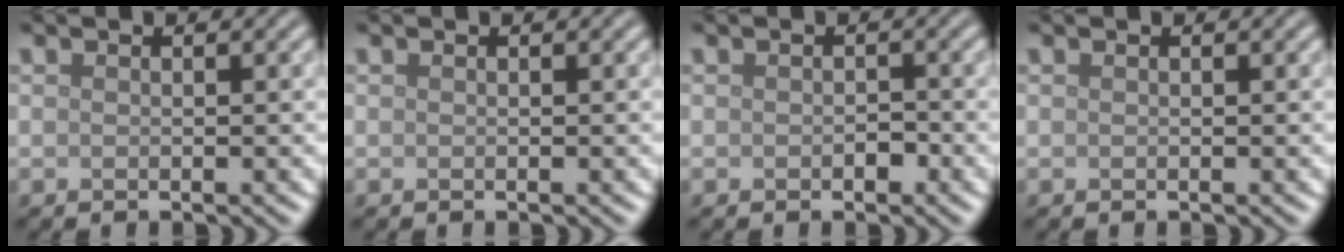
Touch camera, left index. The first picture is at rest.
{"total": 0.0}
{"total": 1.1, "force": [-0.3, 0.7, 0.7], "torque": [-0.011, -0.002, -0.005]}
{"total": 0.0}